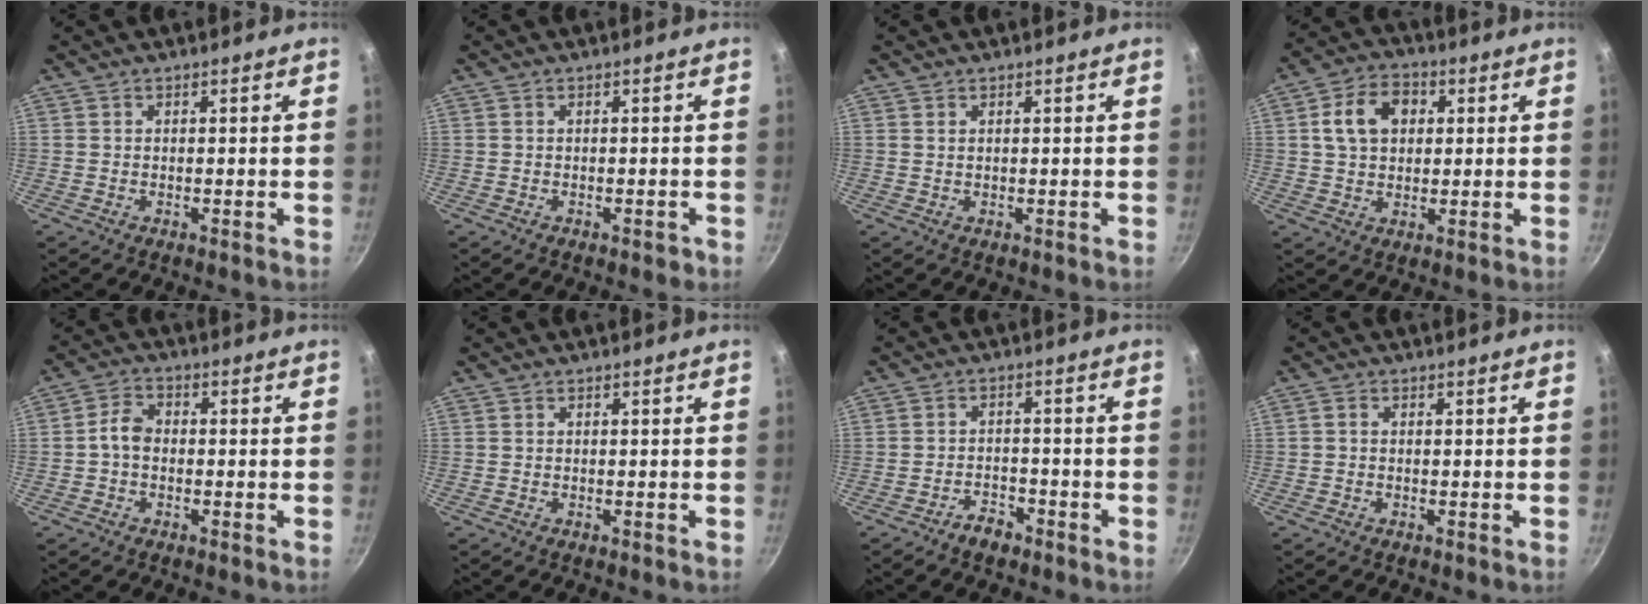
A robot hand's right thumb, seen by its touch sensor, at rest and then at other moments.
{"total": 1.0, "force": [-0.6, 0.6, 0.6], "torque": [0.001, 0.010, -0.002]}
{"total": 0.6, "force": [0.3, 0.3, 0.4], "torque": [-0.007, 0.000, 0.007]}
{"total": 9.8, "force": [2.3, 7.2, 6.2], "torque": [-0.085, 0.014, 0.030]}
{"total": 4.1, "force": [-0.7, 2.9, 2.8], "torque": [-0.046, 0.021, -0.022]}
{"total": 0.0}
{"total": 3.5, "force": [-2.7, 1.7, 1.3], "torque": [-0.012, 0.029, -0.044]}
{"total": 0.8, "force": [-0.1, 0.6, 0.5], "torque": [-0.008, 0.005, -0.003]}